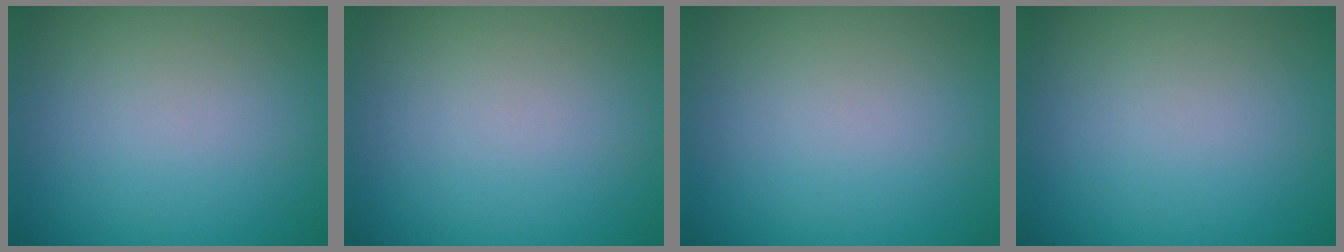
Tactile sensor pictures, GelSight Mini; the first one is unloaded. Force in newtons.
{"total": 0.0}
{"total": 0.0}
{"total": 0.0}